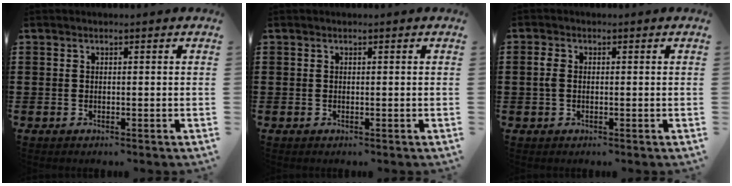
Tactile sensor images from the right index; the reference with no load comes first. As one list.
[{"total": 0.0}, {"total": 2.1, "force": [0.0, 1.3, 1.7], "torque": [-0.050, 0.001, -0.005]}]